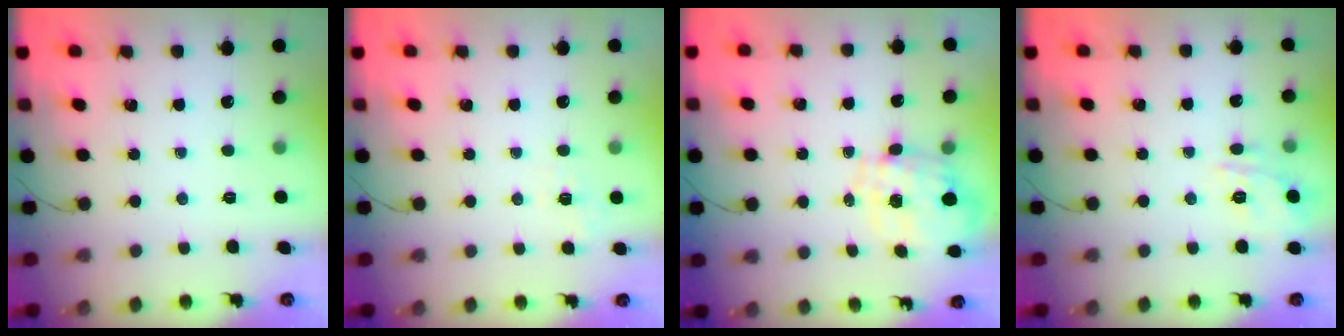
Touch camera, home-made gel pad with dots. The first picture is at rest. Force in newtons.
{"total": 1.4, "press": 0.2, "slide": 1.4}
{"total": 1.5, "press": 1.4, "slide": 0.4}
{"total": 12.4, "press": 12.4, "slide": 0.8}